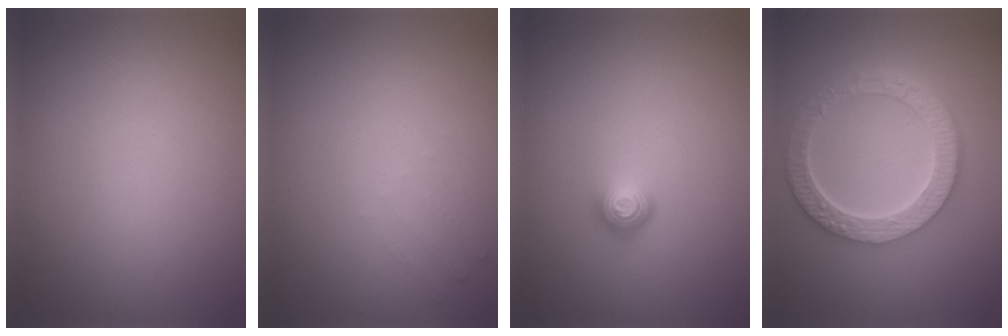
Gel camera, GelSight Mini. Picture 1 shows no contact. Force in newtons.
{"total": 0.8, "press": 0.8, "slide": 0.2}
{"total": 1.2, "press": 0.9, "slide": 0.7}
{"total": 6.4, "press": 4.9, "slide": 4.2}